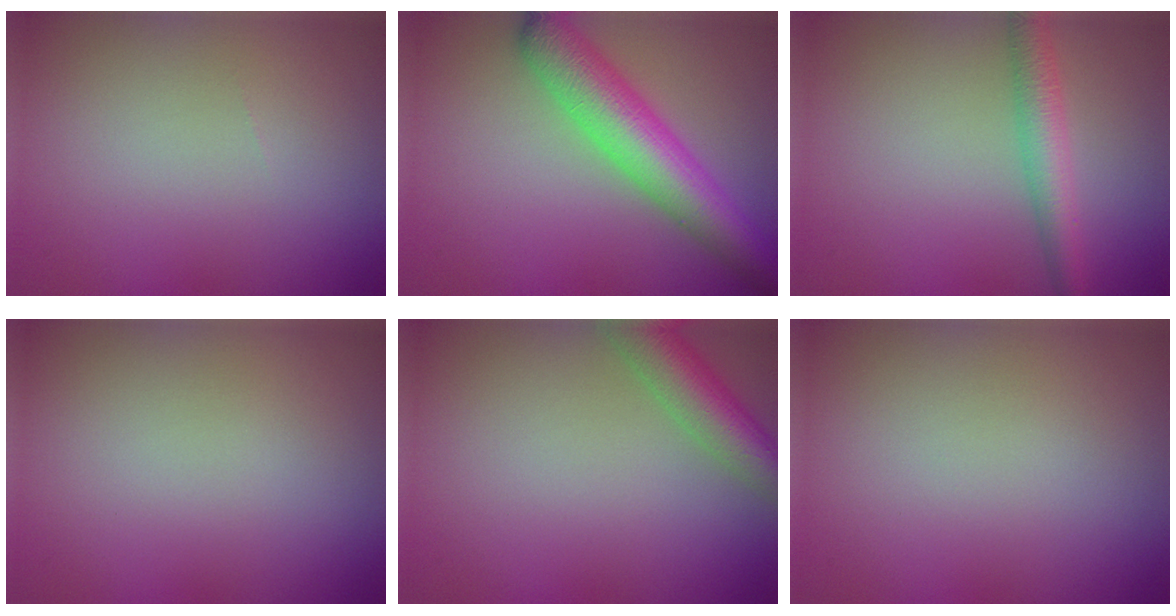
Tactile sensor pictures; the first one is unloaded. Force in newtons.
{"total": 7.0, "press": 7.0, "slide": 0.3}
{"total": 3.3, "press": 3.3, "slide": 0.0}
{"total": 0.0}
{"total": 4.9, "press": 4.9, "slide": 0.2}
{"total": 0.0}